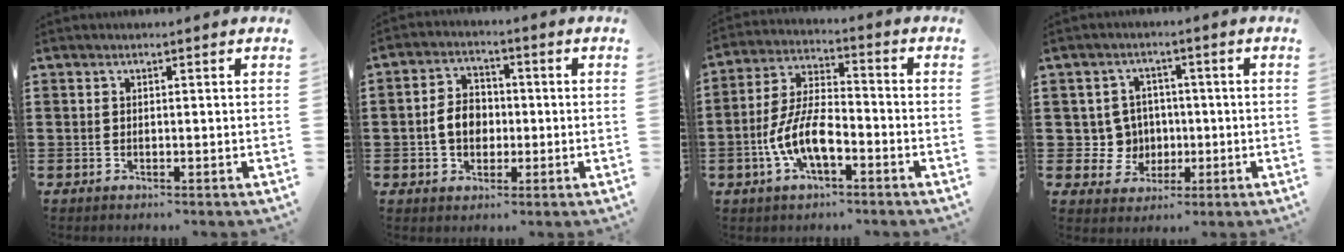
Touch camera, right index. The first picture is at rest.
{"total": 5.6, "force": [-0.6, 4.2, 3.6], "torque": [-0.074, 0.007, -0.017]}
{"total": 8.9, "force": [-3.5, 3.7, 7.3], "torque": [-0.171, -0.004, -0.070]}
{"total": 5.5, "force": [-0.2, 5.3, 1.5], "torque": [-0.052, 0.018, -0.003]}